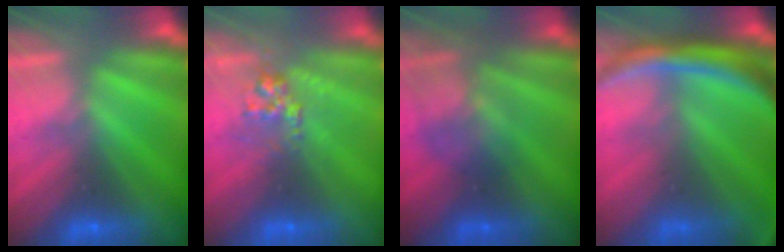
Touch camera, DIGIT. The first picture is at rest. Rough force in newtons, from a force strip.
{"total": 2.7}
{"total": 2.3}
{"total": 9.2}